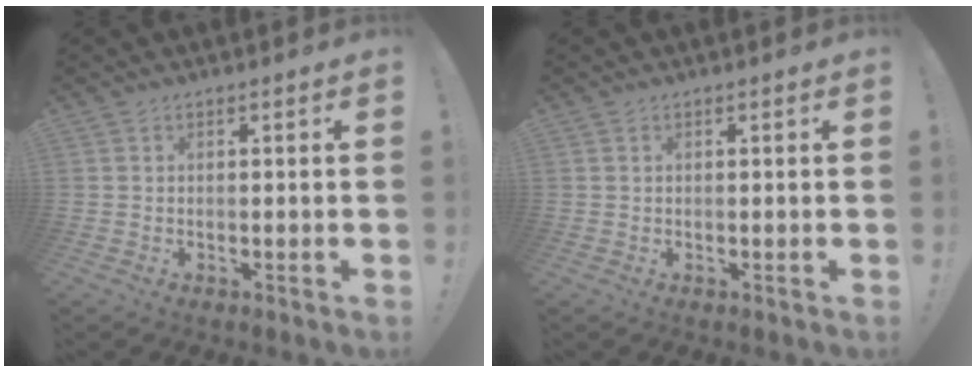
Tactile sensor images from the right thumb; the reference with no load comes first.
{"total": 0.0}